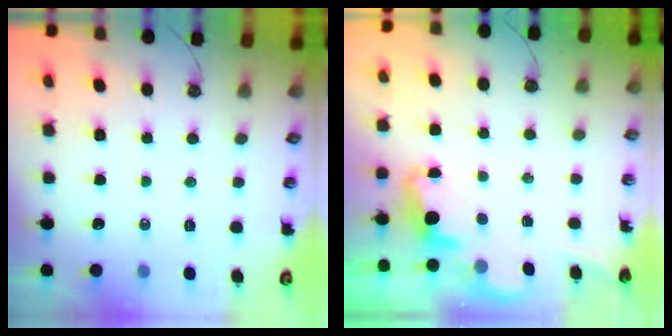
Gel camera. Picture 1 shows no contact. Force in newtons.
{"total": 2.3, "press": 2.2, "slide": 0.5}